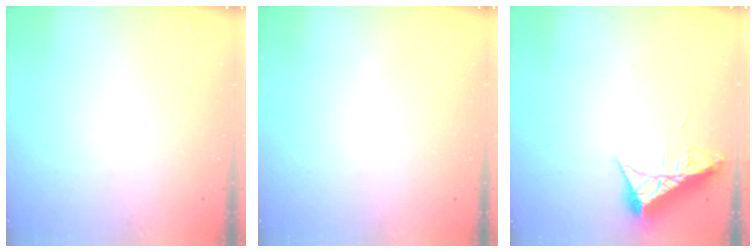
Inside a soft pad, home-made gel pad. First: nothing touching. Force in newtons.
{"total": 1.5, "press": 1.5, "slide": 0.1}
{"total": 7.1, "press": 7.1, "slide": 0.8}